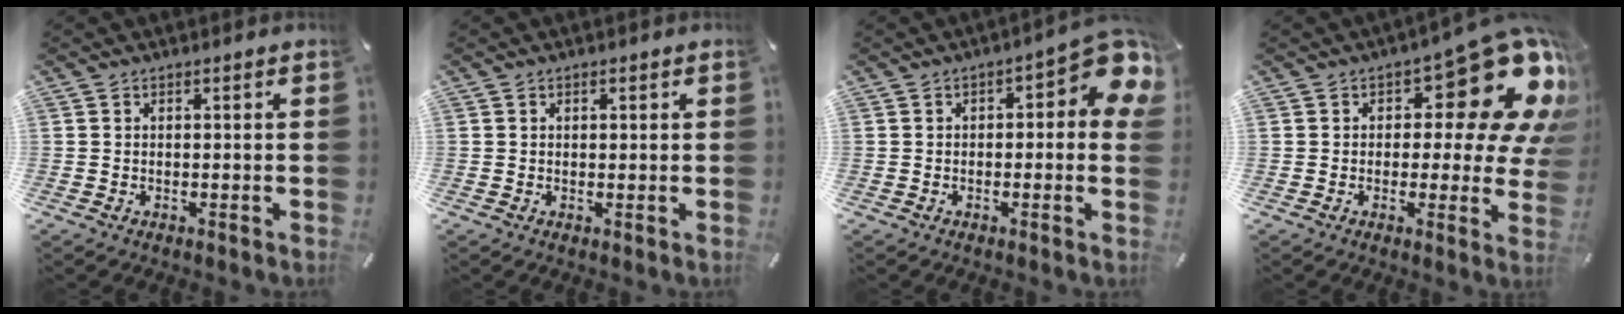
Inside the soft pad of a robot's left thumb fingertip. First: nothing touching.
{"total": 0.8, "force": [0.3, 0.5, 0.6], "torque": [-0.011, 0.003, 0.004]}
{"total": 9.6, "force": [2.6, 3.7, 8.5], "torque": [-0.099, -0.026, 0.040]}
{"total": 19.0, "force": [9.4, 8.0, 14.5], "torque": [-0.171, -0.074, 0.150]}